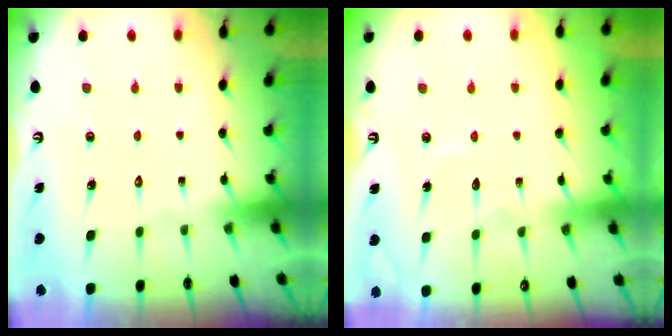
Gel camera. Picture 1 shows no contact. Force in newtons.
{"total": 4.7, "press": 4.7, "slide": 0.3}